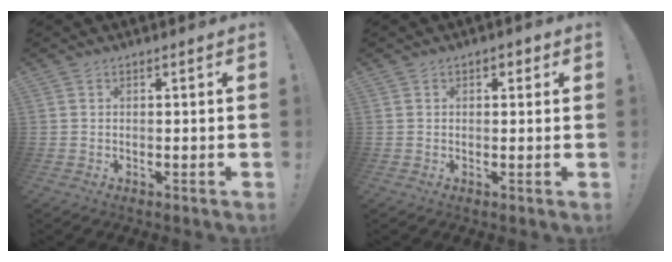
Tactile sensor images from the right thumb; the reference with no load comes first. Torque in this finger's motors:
{"motor_torque": [0.01, -0.05, 0.04, -0.04, 0.00]}